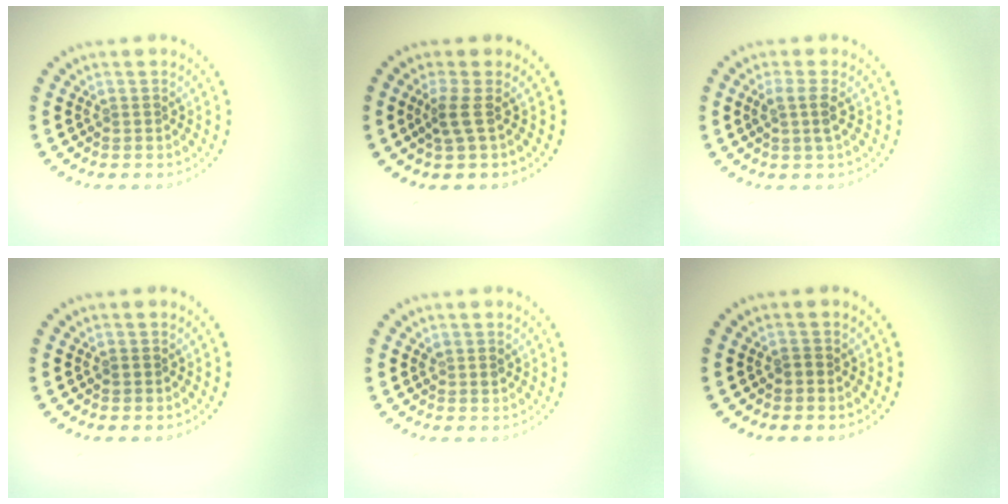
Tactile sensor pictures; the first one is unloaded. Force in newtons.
{"total": 1.9, "press": 1.3, "slide": 1.5}
{"total": 1.9, "press": 1.5, "slide": 1.1}
{"total": 0.6, "press": 0.6, "slide": 0.1}
{"total": 0.8, "press": 0.7, "slide": 0.3}
{"total": 0.7, "press": 0.7, "slide": 0.3}